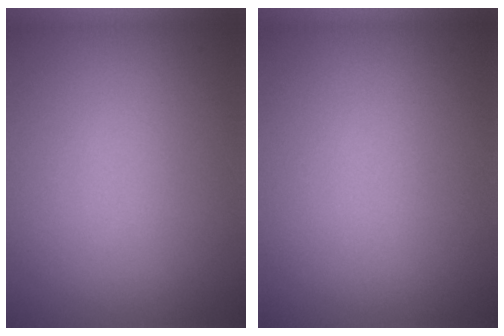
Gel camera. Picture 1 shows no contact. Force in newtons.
{"total": 0.0}